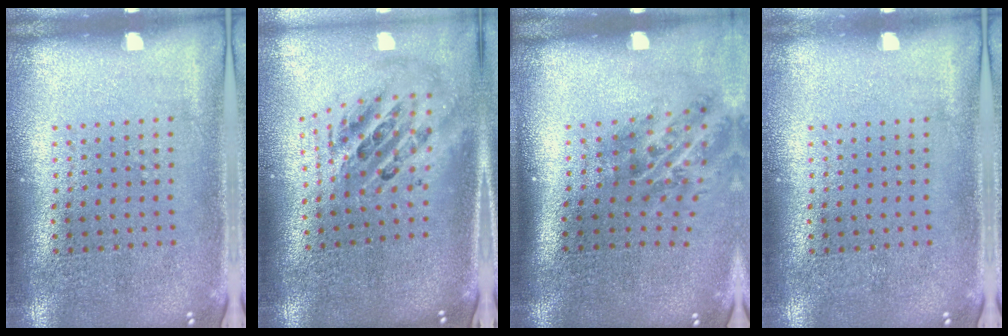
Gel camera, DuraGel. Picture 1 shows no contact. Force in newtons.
{"total": 2.4, "press": 1.7, "slide": 1.6}
{"total": 2.0, "press": 1.3, "slide": 1.6}
{"total": 0.0}